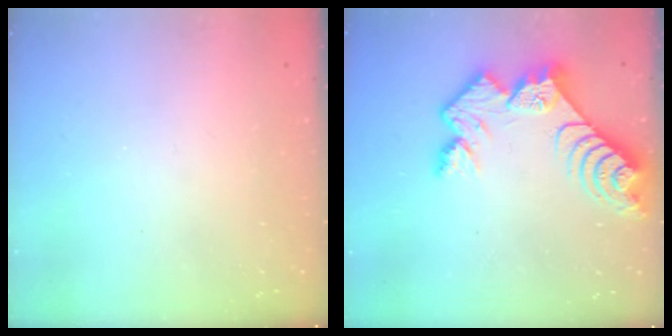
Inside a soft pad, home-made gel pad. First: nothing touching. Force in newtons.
{"total": 12.9, "press": 12.8, "slide": 1.1}